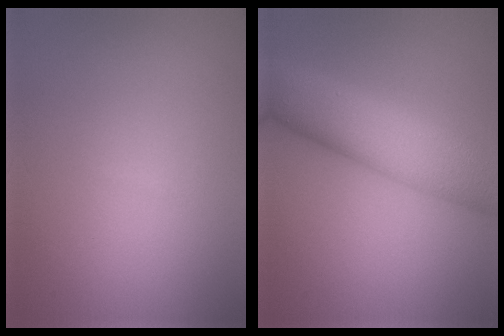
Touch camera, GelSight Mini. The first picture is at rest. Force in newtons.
{"total": 8.5, "press": 8.5, "slide": 0.1}